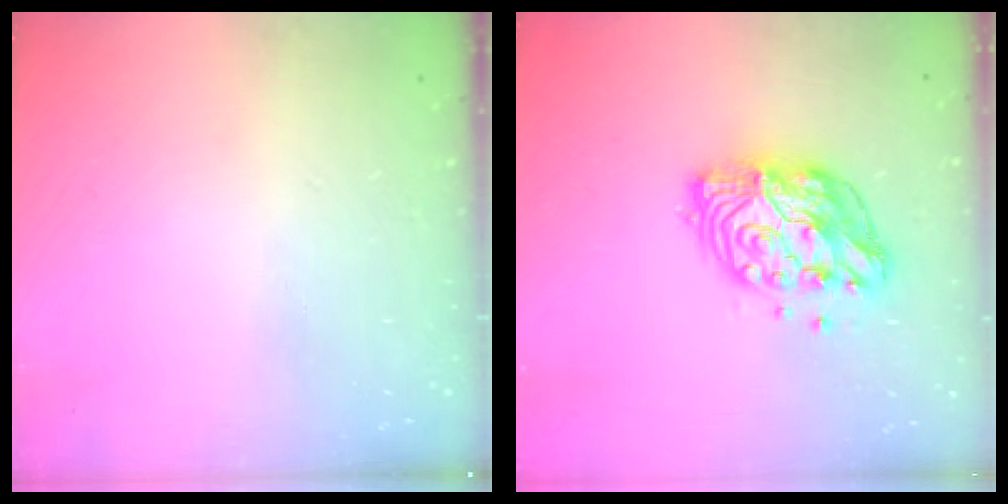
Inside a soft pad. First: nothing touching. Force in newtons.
{"total": 12.6, "press": 12.6, "slide": 1.1}